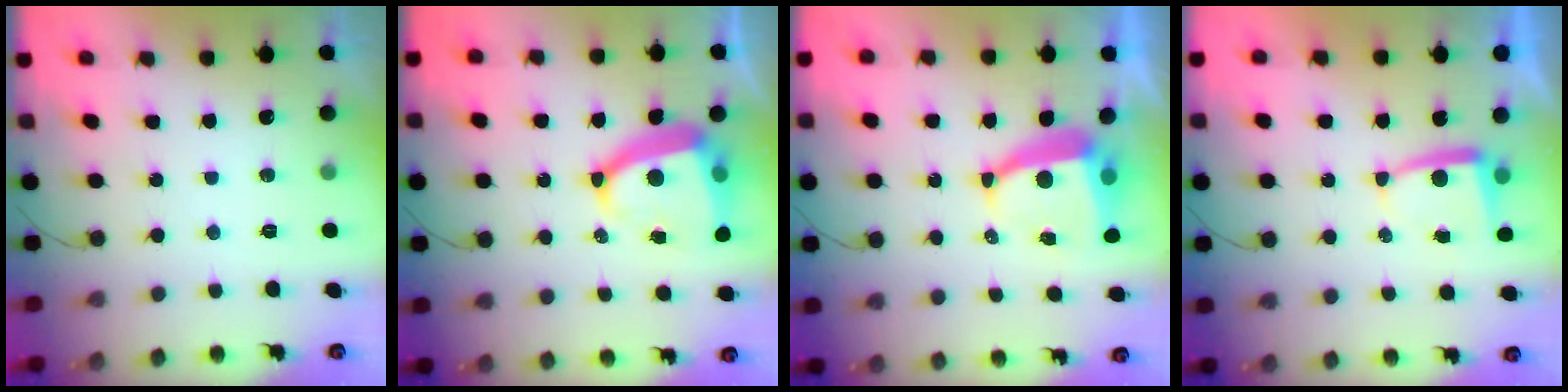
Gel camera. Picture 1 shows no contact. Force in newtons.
{"total": 13.8, "press": 13.7, "slide": 2.0}
{"total": 8.1, "press": 8.1, "slide": 1.0}
{"total": 3.7, "press": 3.7, "slide": 0.5}